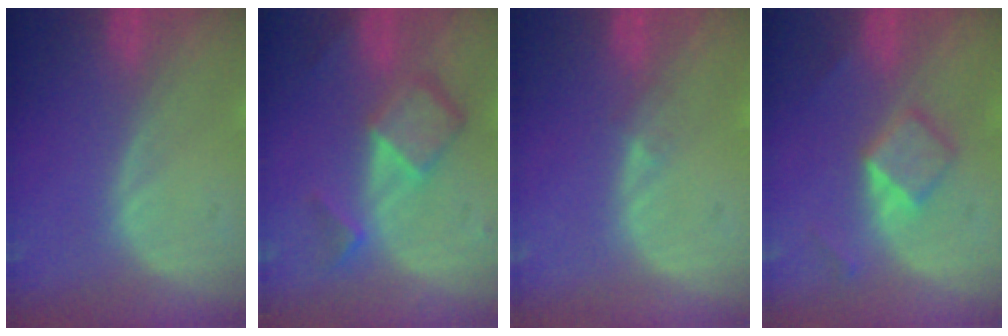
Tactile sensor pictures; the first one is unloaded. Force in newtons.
{"total": 6.8, "press": 5.9, "slide": 3.5}
{"total": 1.2, "press": 0.9, "slide": 0.9}
{"total": 4.7, "press": 4.2, "slide": 2.1}